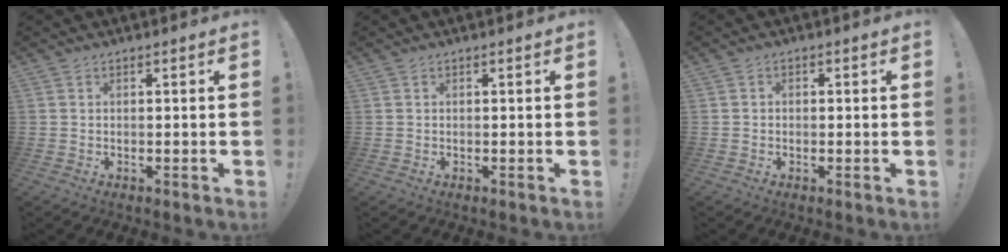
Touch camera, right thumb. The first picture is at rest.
{"total": 0.0}
{"total": 1.2, "force": [-0.5, 1.0, 0.4], "torque": [-0.005, 0.005, -0.010]}